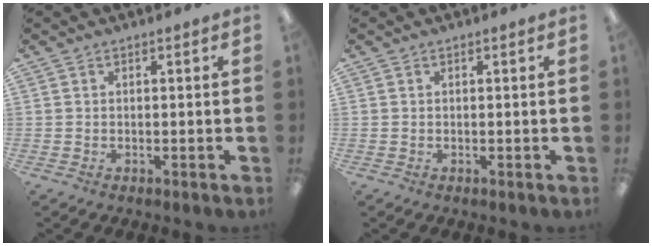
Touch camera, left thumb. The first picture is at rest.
{"total": 0.0}